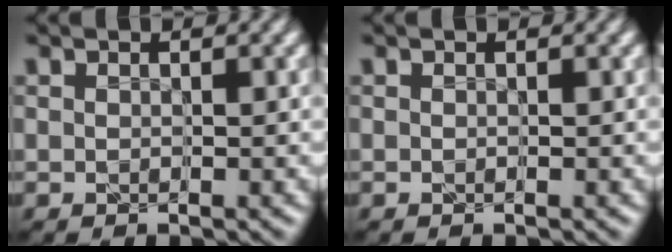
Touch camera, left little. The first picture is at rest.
{"total": 0.0}